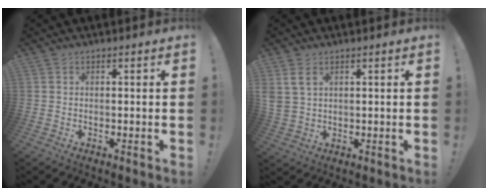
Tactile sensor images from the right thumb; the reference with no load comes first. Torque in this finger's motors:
{"motor_torque": [0.55, 1.14, 0.53, -0.32, 0.22]}